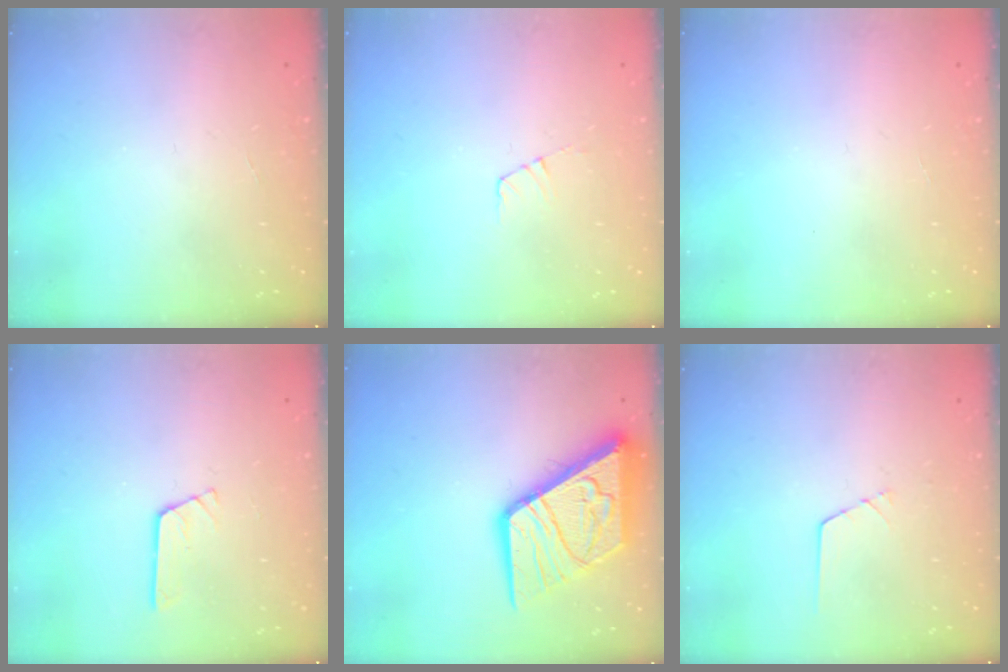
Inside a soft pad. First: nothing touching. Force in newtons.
{"total": 3.2, "press": 3.2, "slide": 0.2}
{"total": 0.0}
{"total": 3.2, "press": 3.2, "slide": 0.2}
{"total": 17.9, "press": 17.8, "slide": 1.8}
{"total": 1.6, "press": 1.6, "slide": 0.0}